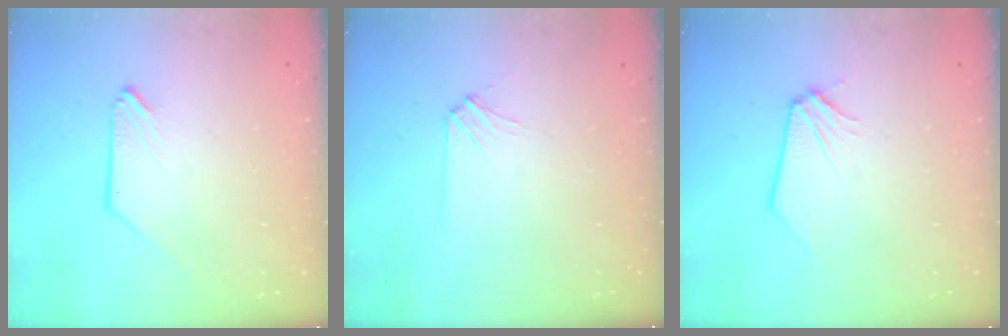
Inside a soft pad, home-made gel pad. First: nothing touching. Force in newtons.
{"total": 3.5, "press": 3.5, "slide": 0.5}
{"total": 0.0}